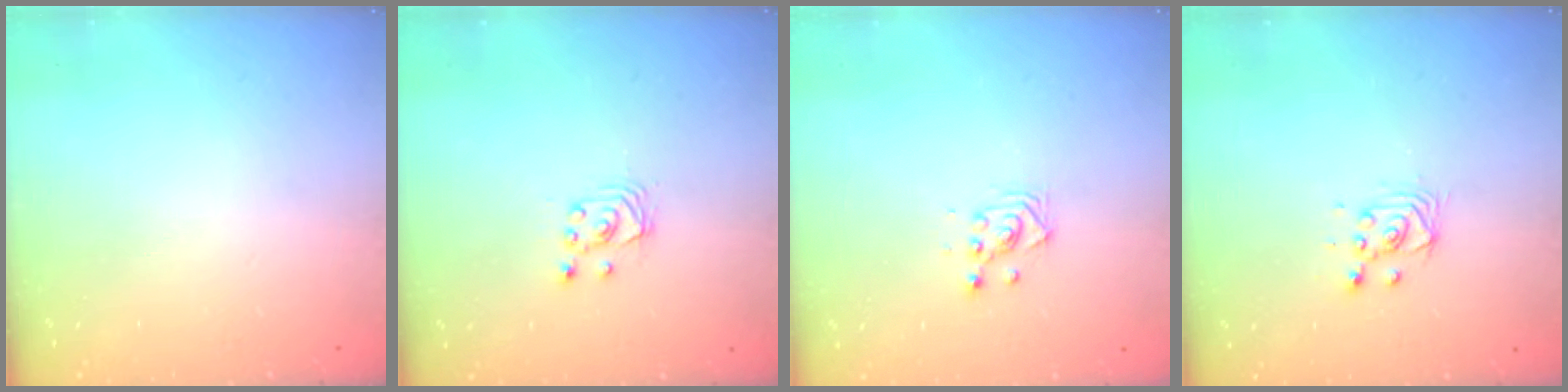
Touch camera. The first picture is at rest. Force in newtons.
{"total": 2.5, "press": 2.5, "slide": 0.3}
{"total": 2.9, "press": 2.9, "slide": 0.1}
{"total": 3.3, "press": 3.3, "slide": 0.4}